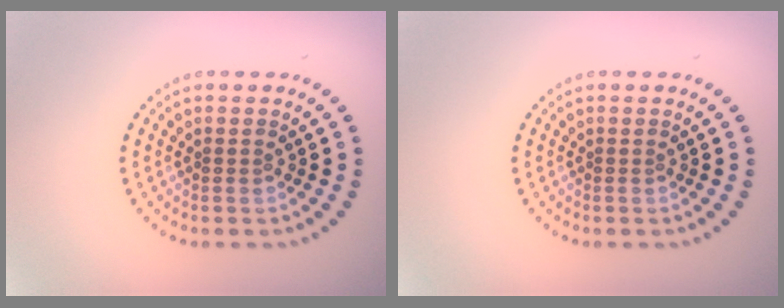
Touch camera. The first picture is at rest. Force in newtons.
{"total": 0.0}